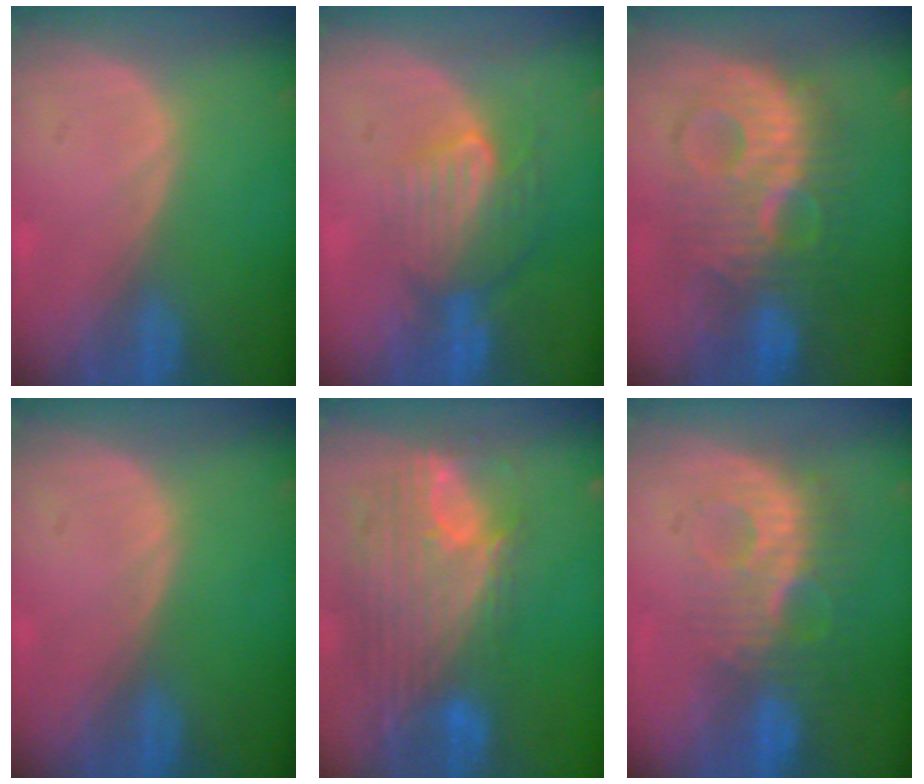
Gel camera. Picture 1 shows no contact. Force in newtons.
{"total": 7.9, "press": 7.3, "slide": 3.0}
{"total": 10.2, "press": 10.2, "slide": 0.4}
{"total": 0.0}
{"total": 12.1, "press": 10.2, "slide": 6.4}
{"total": 9.3, "press": 8.4, "slide": 4.0}